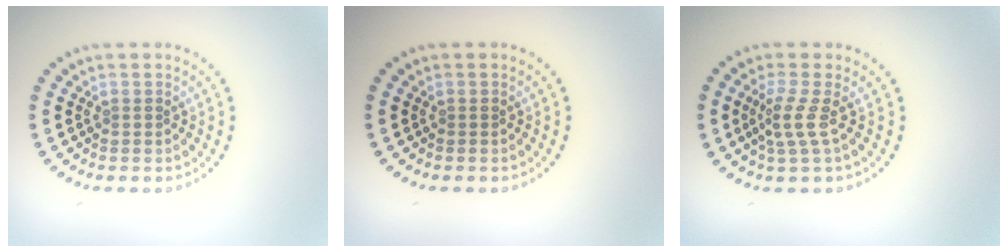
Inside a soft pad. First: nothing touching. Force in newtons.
{"total": 0.0}
{"total": 2.2, "press": 1.5, "slide": 1.6}